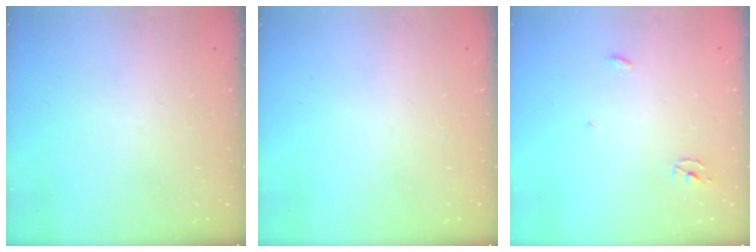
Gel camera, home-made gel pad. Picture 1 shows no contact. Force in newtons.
{"total": 0.0}
{"total": 2.3, "press": 2.3, "slide": 0.1}